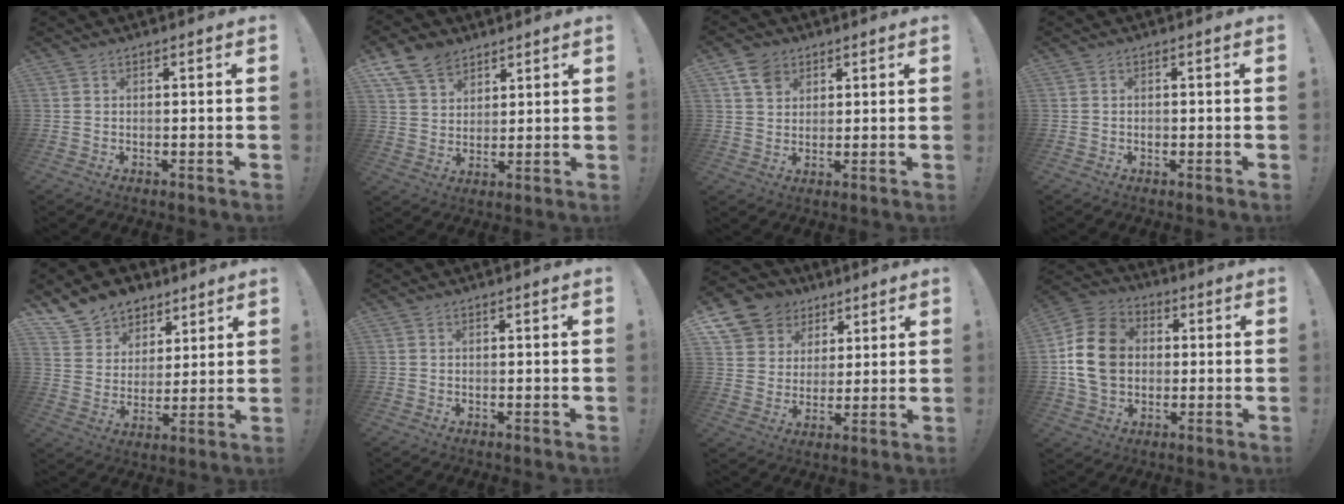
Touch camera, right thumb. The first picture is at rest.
{"total": 10.2, "force": [7.0, 6.6, 3.6], "torque": [-0.072, -0.036, 0.139]}
{"total": 6.4, "force": [3.7, 4.8, 2.1], "torque": [-0.031, -0.015, 0.070]}
{"total": 0.7, "force": [-0.3, 0.6, 0.3], "torque": [-0.004, 0.003, -0.006]}
{"total": 11.6, "force": [8.2, 7.9, 2.2], "torque": [-0.042, -0.057, 0.162]}
{"total": 0.0}
{"total": 10.9, "force": [5.8, 8.8, 2.7], "torque": [-0.050, -0.039, 0.119]}
{"total": 16.9, "force": [1.3, 13.4, 10.3], "torque": [-0.170, 0.014, 0.027]}